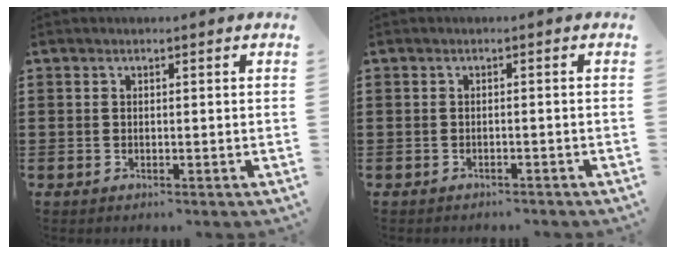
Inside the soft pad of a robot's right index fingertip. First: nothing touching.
{"total": 0.7, "force": [-0.6, 0.0, 0.2], "torque": [-0.006, -0.002, -0.012]}